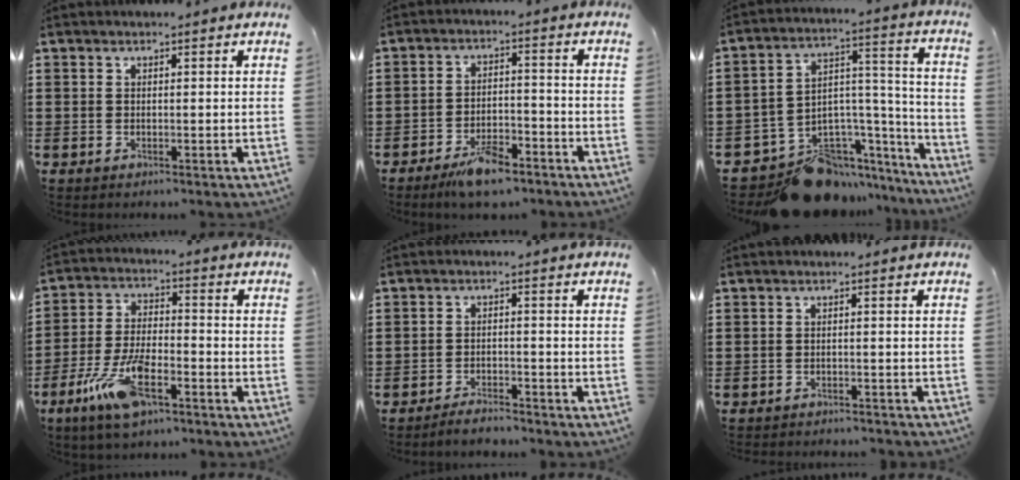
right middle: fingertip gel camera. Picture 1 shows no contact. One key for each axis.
{"total": 6.3, "fx": -5.1, "fy": 1.9, "fz": 3.2, "tx": -0.065, "ty": 0.005, "tz": -0.097}
{"total": 11.8, "fx": -9.9, "fy": 5.7, "fz": 2.8, "tx": -0.039, "ty": 0.035, "tz": -0.173}
{"total": 10.8, "fx": -6.1, "fy": 3.4, "fz": 8.2, "tx": -0.187, "ty": -0.011, "tz": -0.117}
{"total": 2.8, "fx": -2.8, "fy": 0.2, "fz": 0.5, "tx": -0.013, "ty": 0.002, "tz": -0.056}
{"total": 1.4, "fx": -1.4, "fy": -0.1, "fz": 0.1, "tx": -0.005, "ty": 0.003, "tz": -0.029}